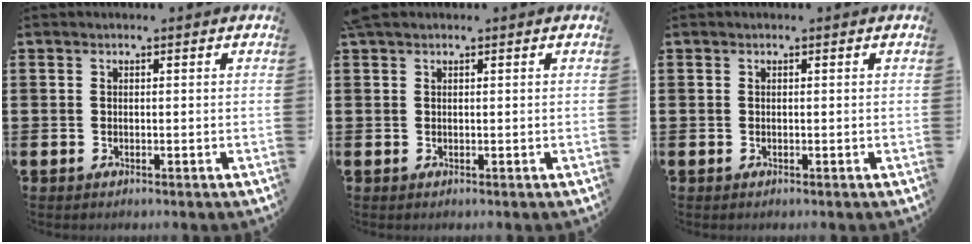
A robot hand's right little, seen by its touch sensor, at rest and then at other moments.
{"total": 0.7, "force": [0.5, 0.2, 0.4], "torque": [-0.001, -0.001, 0.006]}
{"total": 0.0}